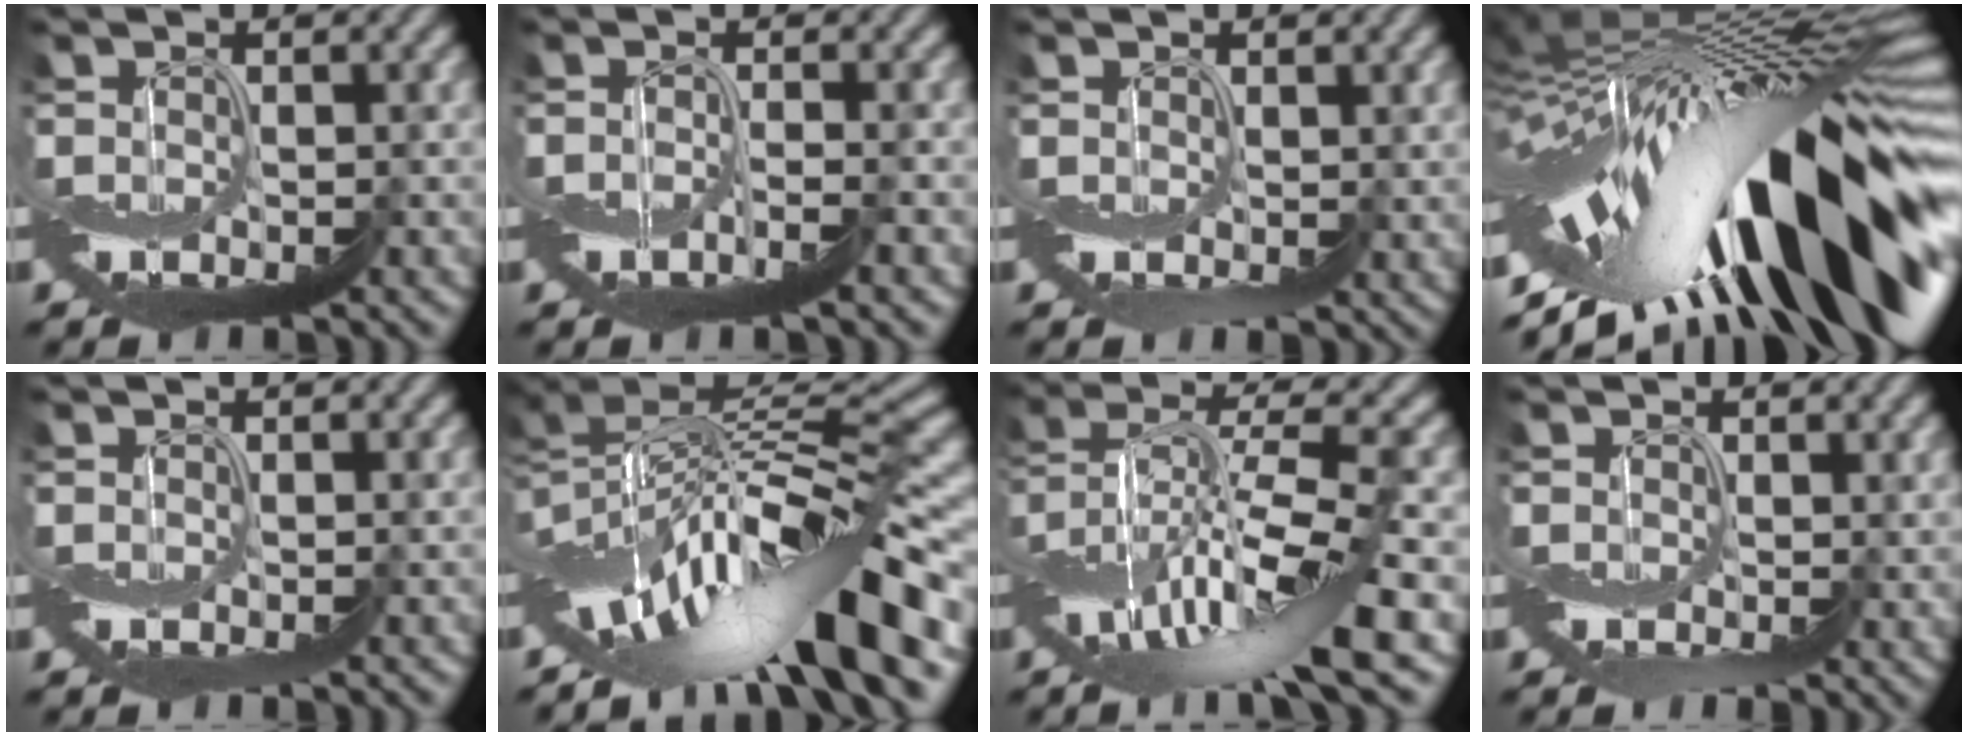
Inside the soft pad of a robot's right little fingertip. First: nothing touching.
{"total": 2.0, "force": [-0.7, 0.2, 1.8], "torque": [-0.034, -0.002, -0.013]}
{"total": 1.8, "force": [0.6, 1.3, 1.1], "torque": [-0.015, -0.002, 0.012]}
{"total": 17.1, "force": [-3.3, 7.2, 15.1], "torque": [-0.228, 0.004, -0.061]}
{"total": 0.0}
{"total": 13.4, "force": [-3.5, 4.9, 12.0], "torque": [-0.186, 0.027, -0.059]}
{"total": 11.2, "force": [-1.9, 2.9, 10.7], "torque": [-0.201, 0.025, -0.025]}
{"total": 2.7, "force": [0.1, 1.7, 2.1], "torque": [-0.033, -0.008, 0.006]}